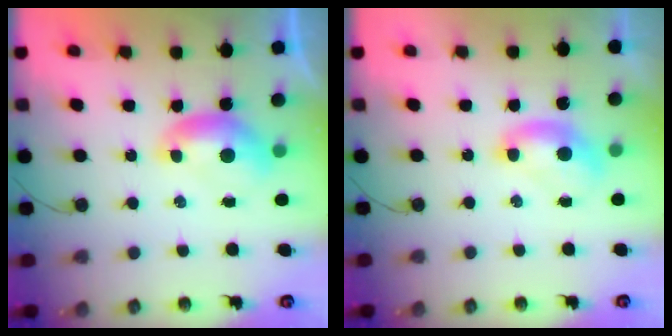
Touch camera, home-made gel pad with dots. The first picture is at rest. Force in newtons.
{"total": 1.6, "press": 1.4, "slide": 0.8}